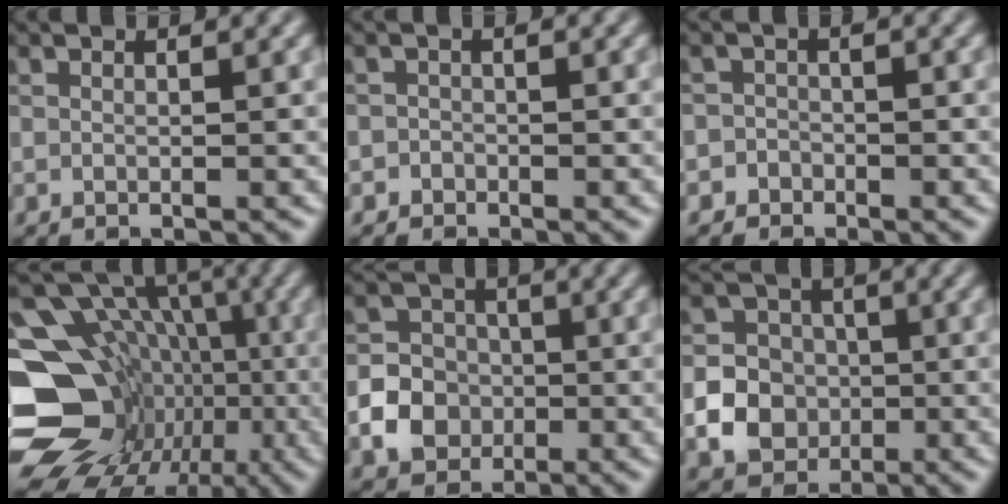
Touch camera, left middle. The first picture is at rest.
{"total": 1.1, "force": [-0.7, 0.9, -0.1], "torque": [0.010, 0.006, -0.011]}
{"total": 2.1, "force": [-1.3, 1.6, -0.2], "torque": [0.030, 0.009, -0.028]}
{"total": 18.8, "force": [-4.8, 16.1, 8.4], "torque": [-0.152, 0.011, -0.076]}
{"total": 4.7, "force": [-1.4, 4.1, 1.7], "torque": [-0.017, 0.004, -0.042]}
{"total": 8.6, "force": [-2.3, 8.0, 2.2], "torque": [-0.042, -0.010, -0.059]}